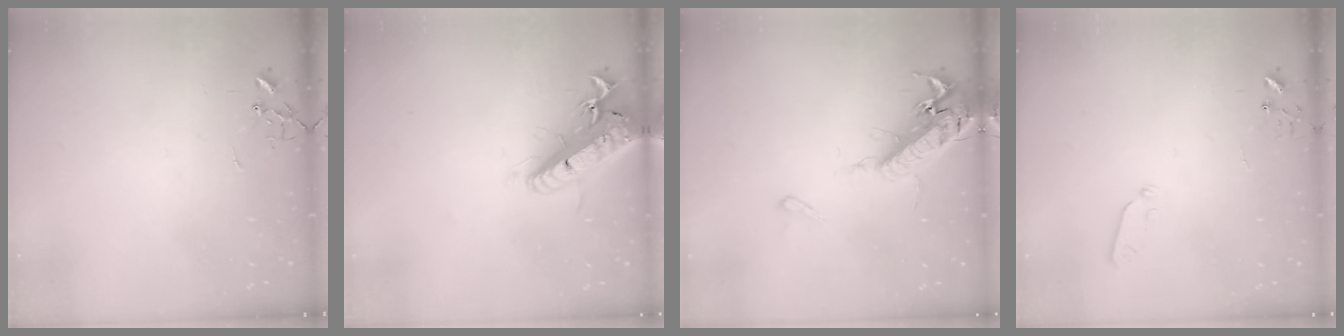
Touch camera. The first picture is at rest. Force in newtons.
{"total": 23.1, "press": 22.6, "slide": 5.0}
{"total": 17.4, "press": 16.9, "slide": 4.1}
{"total": 4.8, "press": 4.7, "slide": 0.7}